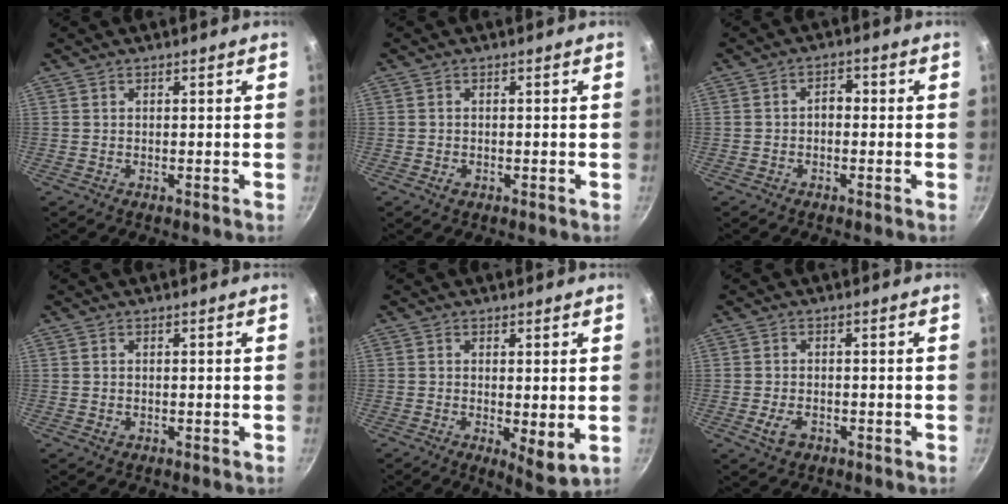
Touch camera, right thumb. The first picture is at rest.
{"total": 1.3, "force": [-0.5, 0.9, 0.8], "torque": [-0.011, 0.001, -0.009]}
{"total": 2.6, "force": [-0.6, 1.8, 1.8], "torque": [-0.019, 0.012, -0.014]}
{"total": 0.5, "force": [0.0, 0.4, 0.3], "torque": [-0.002, 0.002, -0.001]}
{"total": 5.8, "force": [-0.3, 2.1, 5.4], "torque": [-0.077, -0.021, 0.000]}
{"total": 3.7, "force": [-1.4, 2.4, 2.4], "torque": [-0.043, 0.008, -0.023]}